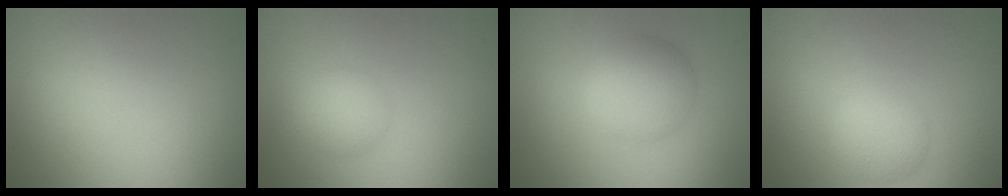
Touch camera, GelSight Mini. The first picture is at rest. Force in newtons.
{"total": 2.4, "press": 2.4, "slide": 0.1}
{"total": 4.3, "press": 4.3, "slide": 0.0}
{"total": 2.9, "press": 2.9, "slide": 0.1}